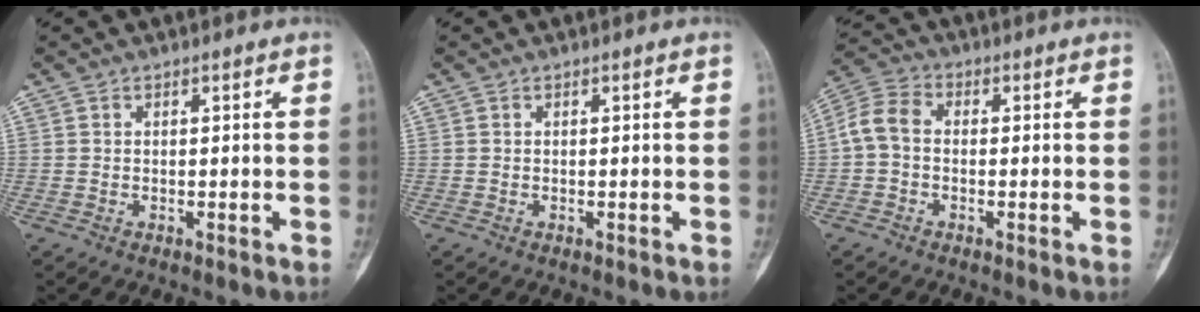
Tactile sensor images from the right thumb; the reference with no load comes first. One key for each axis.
{"total": 0.0}
{"total": 6.0, "fx": -0.4, "fy": 4.3, "fz": 4.2, "tx": -0.082, "ty": 0.019, "tz": -0.022}